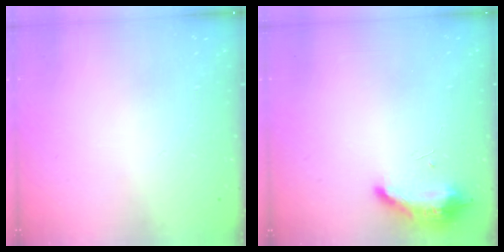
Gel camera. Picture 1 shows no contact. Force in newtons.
{"total": 8.5, "press": 8.4, "slide": 1.6}